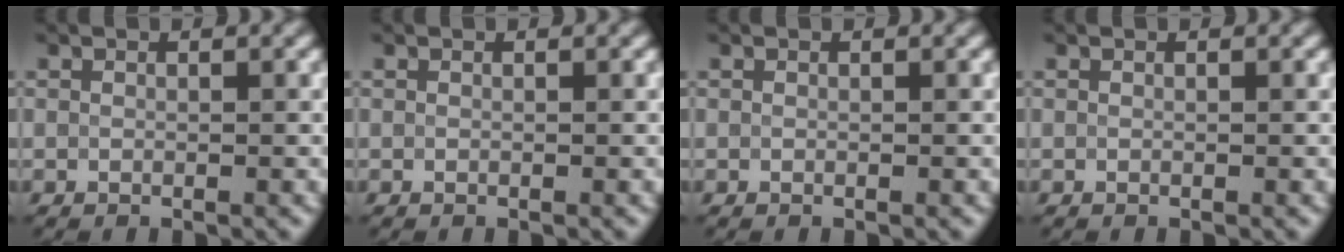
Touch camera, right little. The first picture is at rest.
{"total": 0.0}
{"total": 0.0}
{"total": 0.0}